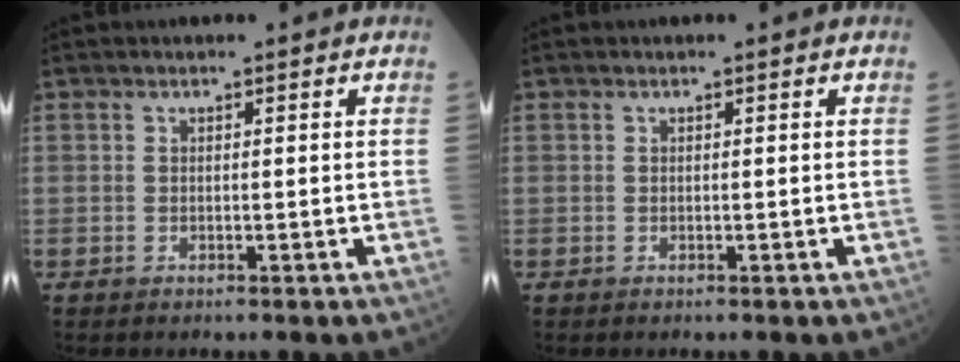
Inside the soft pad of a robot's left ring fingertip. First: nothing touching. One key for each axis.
{"total": 0.0}